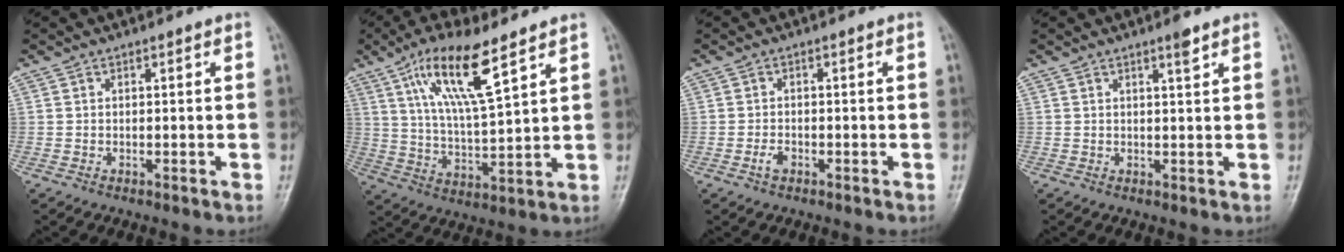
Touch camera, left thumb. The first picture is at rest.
{"total": 13.3, "force": [7.2, 3.1, 10.7], "torque": [-0.191, -0.029, 0.140]}
{"total": 1.9, "force": [-1.2, 1.1, 1.1], "torque": [-0.020, 0.009, -0.023]}
{"total": 1.8, "force": [1.2, 0.1, 1.3], "torque": [-0.019, -0.008, 0.020]}